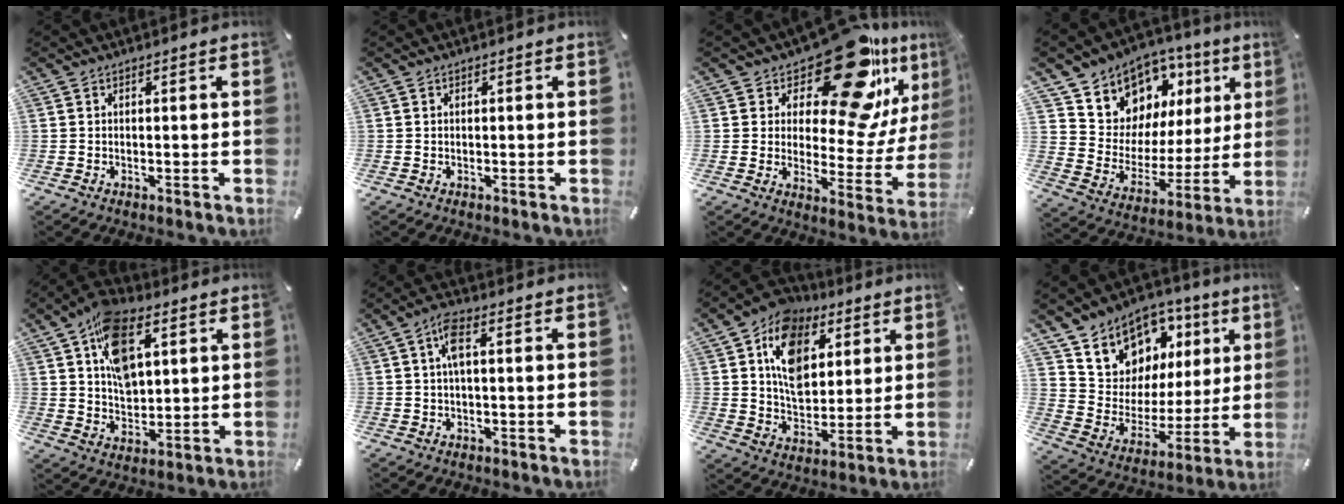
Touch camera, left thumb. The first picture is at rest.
{"total": 0.0}
{"total": 20.7, "force": [15.2, 7.2, 12.0], "torque": [-0.165, -0.128, 0.252]}
{"total": 10.4, "force": [7.0, 7.6, 0.6], "torque": [-0.027, -0.090, 0.134]}
{"total": 12.1, "force": [4.7, 6.9, 8.7], "torque": [-0.159, -0.005, 0.086]}
{"total": 5.0, "force": [0.6, 1.8, 4.6], "torque": [-0.089, 0.011, 0.008]}
{"total": 14.2, "force": [5.6, 10.6, 7.6], "torque": [-0.124, -0.012, 0.106]}
{"total": 10.7, "force": [6.1, 8.8, 0.5], "torque": [-0.021, -0.071, 0.119]}